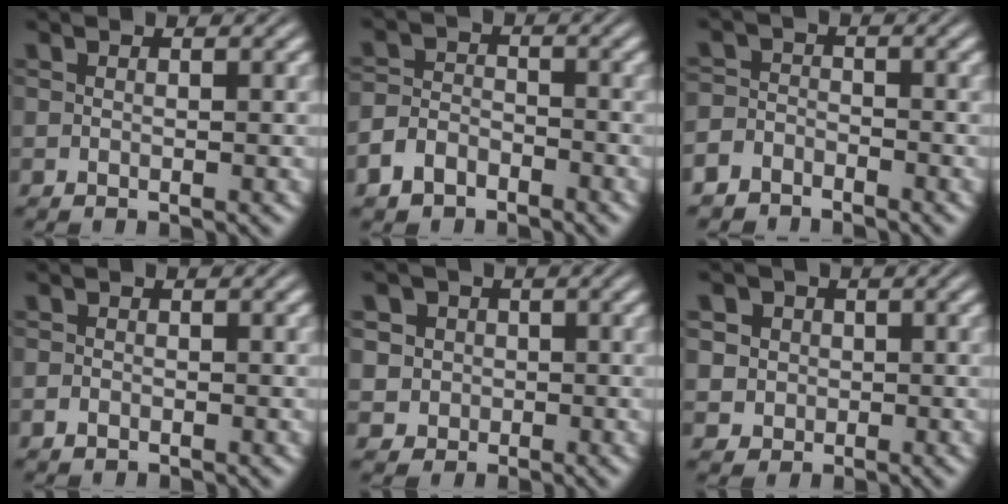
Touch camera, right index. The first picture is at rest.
{"total": 3.3, "force": [-2.7, 1.8, 0.5], "torque": [-0.002, -0.014, -0.043]}
{"total": 3.3, "force": [-3.1, 1.1, -0.3], "torque": [0.014, -0.017, -0.051]}
{"total": 0.8, "force": [-0.7, -0.4, -0.1], "torque": [0.006, -0.008, -0.008]}
{"total": 8.0, "force": [0.0, 7.5, 2.8], "torque": [-0.072, -0.029, 0.001]}
{"total": 6.7, "force": [0.5, 6.1, 2.6], "torque": [-0.062, -0.020, 0.011]}